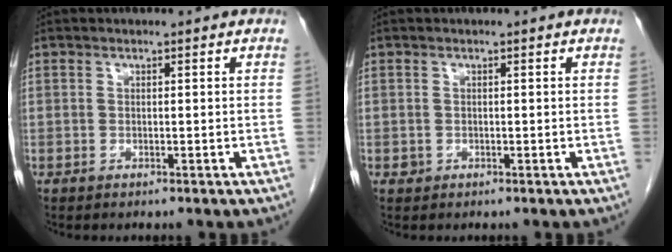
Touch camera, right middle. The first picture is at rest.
{"total": 0.6, "force": [-0.2, 0.6, 0.1], "torque": [-0.002, 0.002, -0.002]}